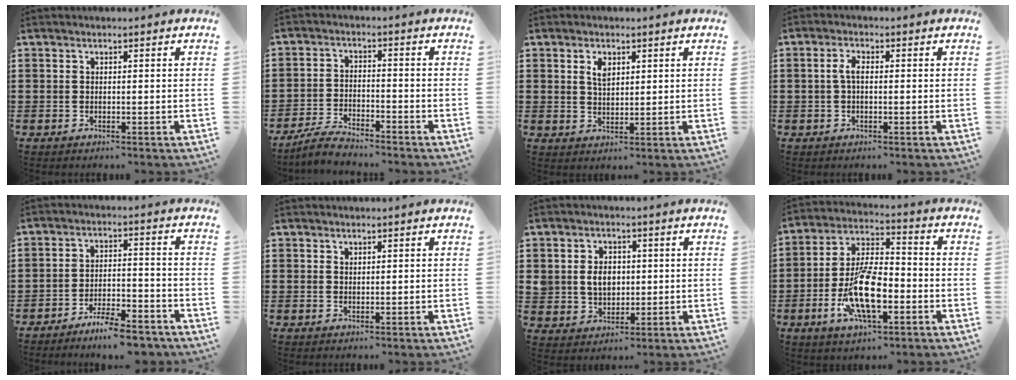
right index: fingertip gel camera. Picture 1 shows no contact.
{"total": 4.3, "force": [-4.2, 0.4, 1.1], "torque": [-0.035, 0.000, -0.087]}
{"total": 2.6, "force": [1.3, 1.3, 1.8], "torque": [-0.040, 0.004, 0.023]}
{"total": 2.4, "force": [-0.1, 1.0, 2.2], "torque": [-0.051, 0.000, -0.005]}
{"total": 6.0, "force": [-5.5, 0.7, 2.3], "torque": [-0.042, 0.003, -0.105]}
{"total": 0.7, "force": [0.6, 0.4, 0.1], "torque": [-0.003, 0.001, 0.011]}
{"total": 5.1, "force": [0.5, 4.2, 2.9], "torque": [-0.060, 0.011, 0.006]}
{"total": 12.5, "force": [-4.1, 5.0, 10.7], "torque": [-0.222, -0.001, -0.074]}